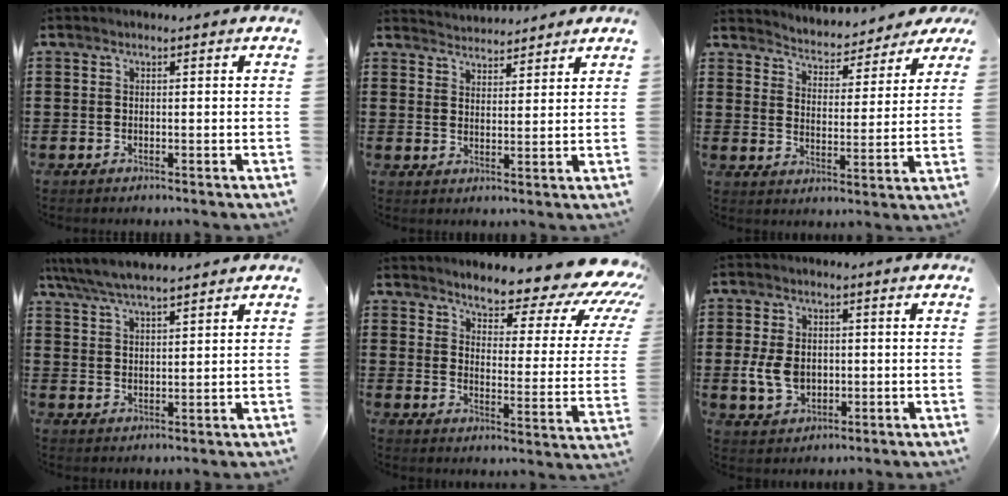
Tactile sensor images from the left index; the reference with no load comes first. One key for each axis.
{"total": 3.2, "fx": 3.2, "fy": 0.0, "fz": -0.4, "tx": -0.002, "ty": -0.014, "tz": 0.059}
{"total": 3.6, "fx": 3.5, "fy": 0.0, "fz": -0.2, "tx": -0.022, "ty": -0.035, "tz": 0.055}
{"total": 4.9, "fx": 4.4, "fy": 0.7, "fz": 2.1, "tx": -0.055, "ty": -0.014, "tz": 0.079}
{"total": 7.1, "fx": 6.0, "fy": 1.3, "fz": 3.6, "tx": -0.065, "ty": -0.055, "tz": 0.093}
{"total": 5.9, "fx": -0.6, "fy": 4.3, "fz": 4.0, "tx": -0.094, "ty": 0.000, "tz": -0.018}